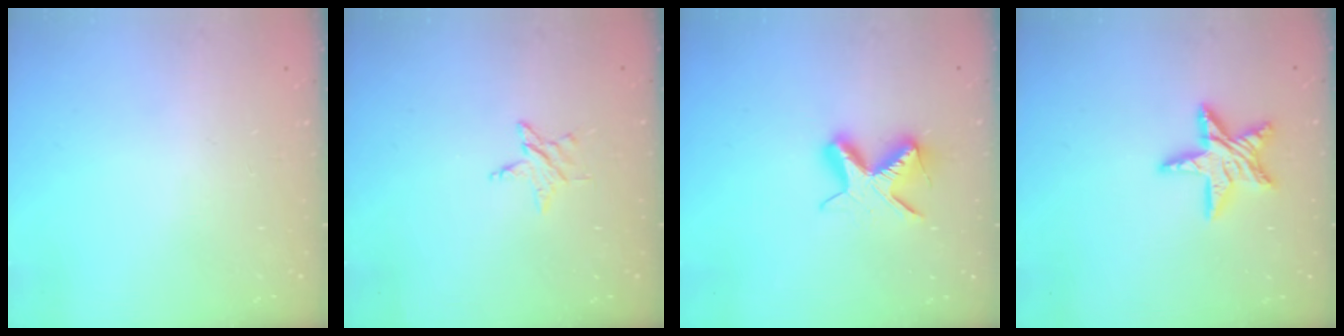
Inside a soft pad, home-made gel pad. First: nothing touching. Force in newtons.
{"total": 2.8, "press": 2.7, "slide": 0.3}
{"total": 10.2, "press": 10.2, "slide": 0.4}
{"total": 13.1, "press": 13.0, "slide": 1.2}